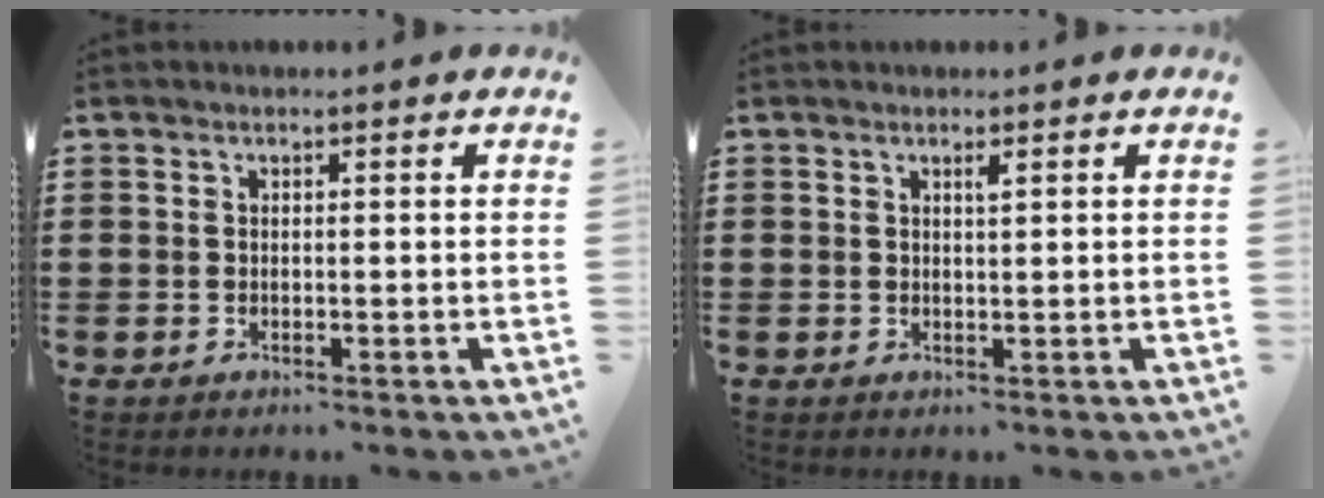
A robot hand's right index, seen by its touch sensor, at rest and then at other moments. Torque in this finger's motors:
{"motor_torque": [0.32, 0.02, 0.04, 0.03]}